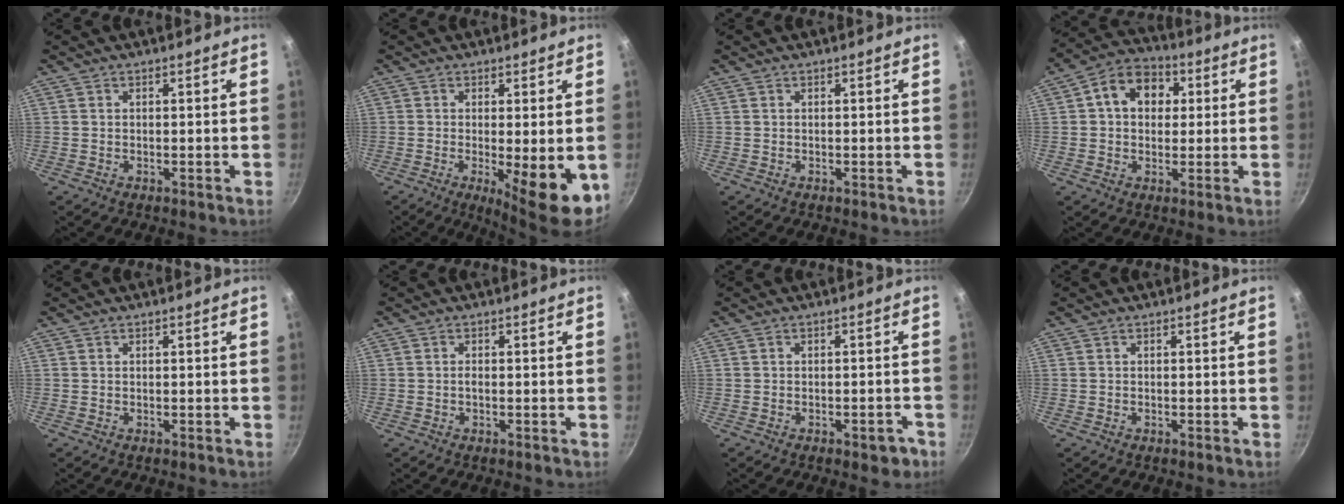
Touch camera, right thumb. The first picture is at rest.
{"total": 9.9, "force": [-2.1, 2.2, 9.4], "torque": [-0.121, -0.011, -0.019]}
{"total": 0.0}
{"total": 10.8, "force": [2.4, 8.3, 6.5], "torque": [-0.073, 0.019, 0.020]}
{"total": 0.0}
{"total": 0.6, "force": [-0.2, 0.3, 0.5], "torque": [-0.010, 0.003, -0.005]}
{"total": 3.5, "force": [-1.9, 1.7, 2.3], "torque": [-0.016, 0.021, -0.014]}
{"total": 0.0}